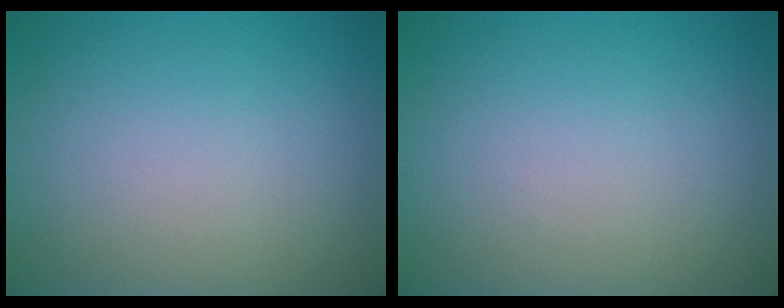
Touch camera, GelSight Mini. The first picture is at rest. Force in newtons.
{"total": 0.0}